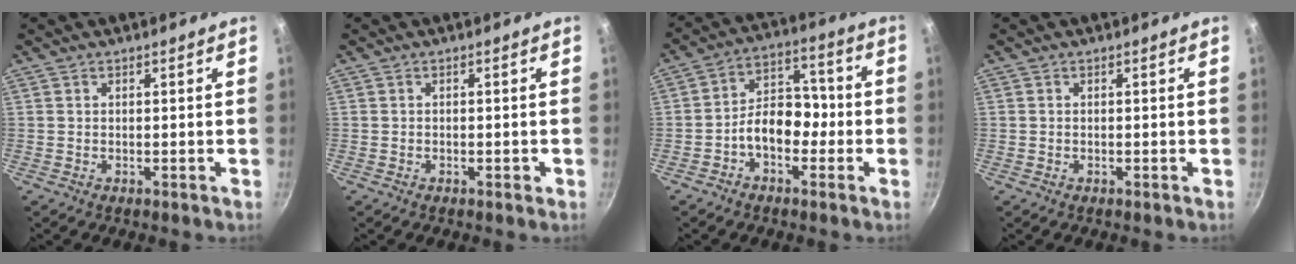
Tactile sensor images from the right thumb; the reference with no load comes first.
{"total": 0.8, "force": [-0.4, 0.5, 0.5], "torque": [-0.007, 0.004, -0.005]}
{"total": 9.3, "force": [-2.8, 6.3, 6.3], "torque": [-0.056, 0.050, -0.058]}
{"total": 0.0}